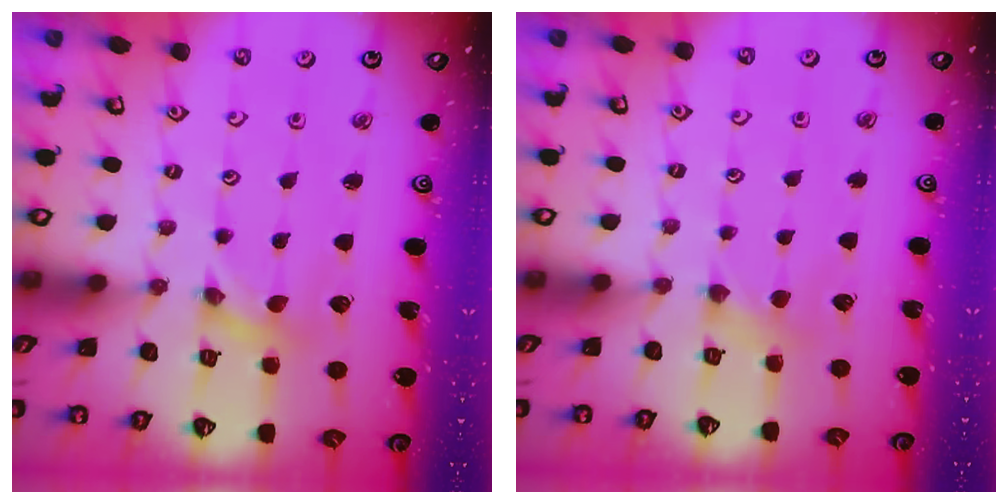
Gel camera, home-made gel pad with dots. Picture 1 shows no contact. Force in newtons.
{"total": 3.7, "press": 3.7, "slide": 0.6}